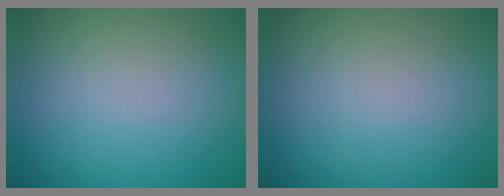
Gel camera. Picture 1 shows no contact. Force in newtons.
{"total": 0.0}